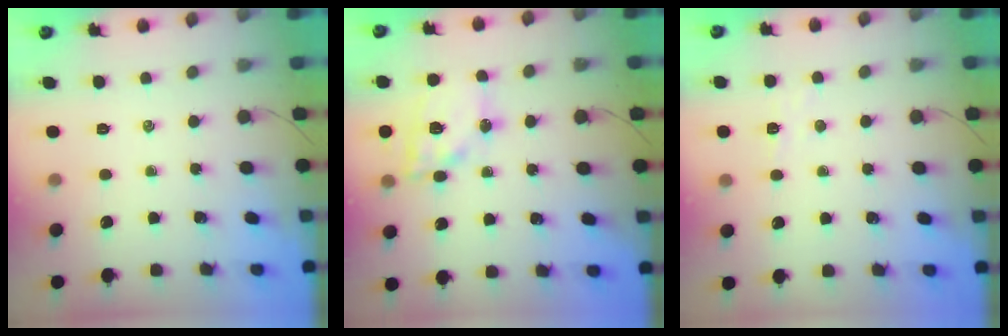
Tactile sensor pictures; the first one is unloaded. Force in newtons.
{"total": 15.5, "press": 15.2, "slide": 3.0}
{"total": 2.9, "press": 2.7, "slide": 0.8}